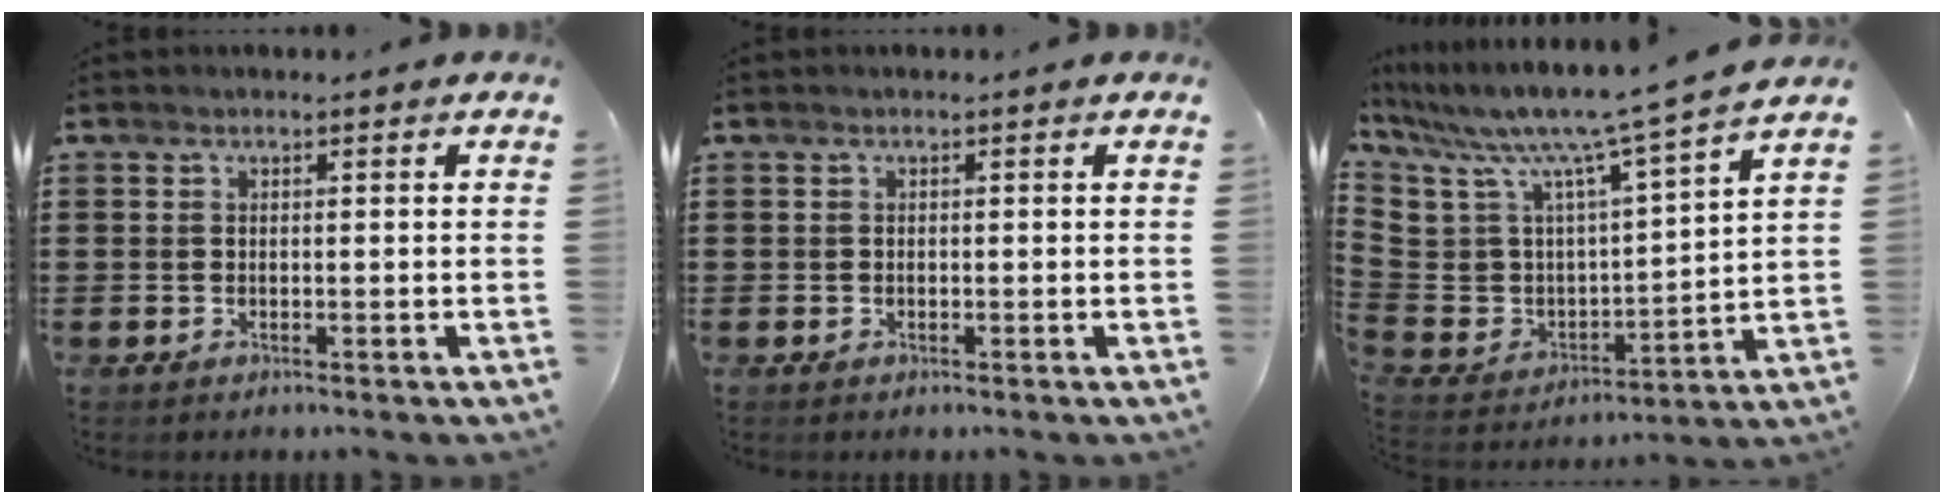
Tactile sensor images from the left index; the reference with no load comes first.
{"total": 0.0}
{"total": 8.6, "force": [7.1, 1.6, 4.7], "torque": [-0.123, -0.054, 0.112]}